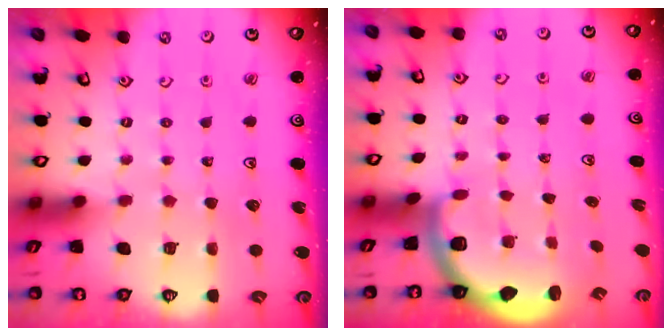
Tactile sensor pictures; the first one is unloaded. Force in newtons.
{"total": 1.9, "press": 1.8, "slide": 0.5}